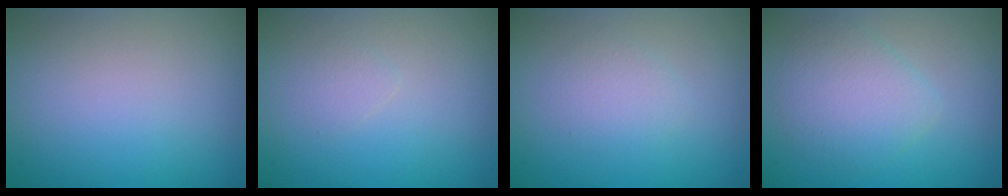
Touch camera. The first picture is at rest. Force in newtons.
{"total": 0.8, "press": 0.8, "slide": 0.0}
{"total": 1.7, "press": 1.7, "slide": 0.0}
{"total": 3.4, "press": 3.4, "slide": 0.1}